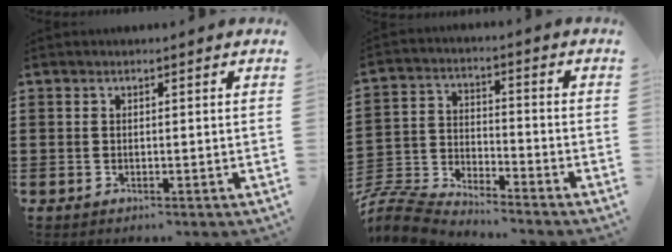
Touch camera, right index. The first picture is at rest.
{"total": 7.6, "force": [-7.5, 0.7, 1.0], "torque": [-0.047, 0.000, -0.158]}